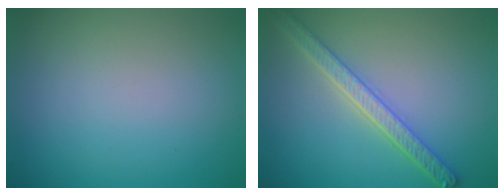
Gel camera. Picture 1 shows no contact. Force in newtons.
{"total": 4.3, "press": 3.9, "slide": 1.9}